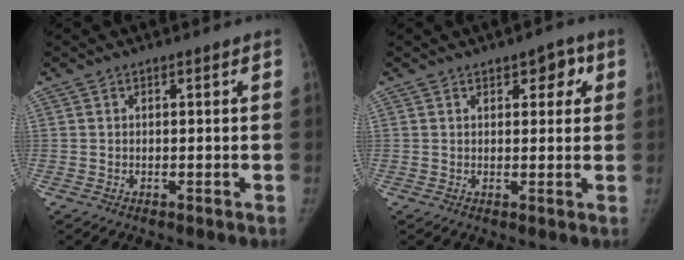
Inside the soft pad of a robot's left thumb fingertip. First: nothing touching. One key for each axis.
{"total": 5.5, "fx": 2.9, "fy": 3.1, "fz": 3.6, "tx": -0.011, "ty": -0.009, "tz": 0.035}